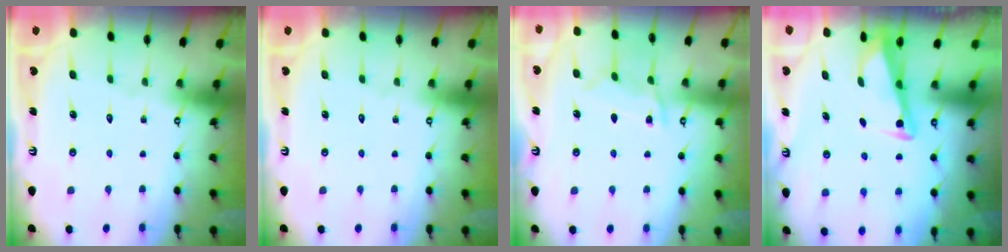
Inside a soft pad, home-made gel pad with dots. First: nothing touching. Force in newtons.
{"total": 0.0}
{"total": 8.6, "press": 8.6, "slide": 0.8}
{"total": 3.4, "press": 3.4, "slide": 0.4}